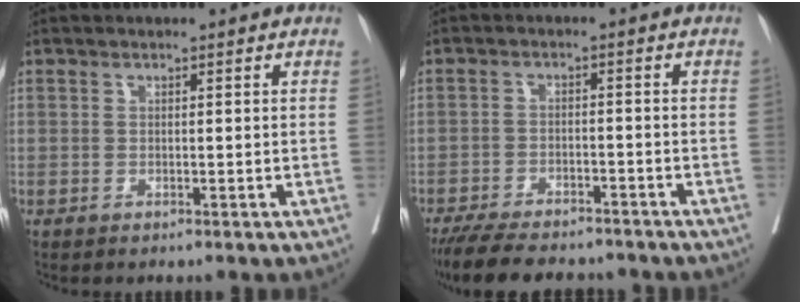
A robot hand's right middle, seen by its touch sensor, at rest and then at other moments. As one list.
[{"total": 12.9, "force": [-11.2, 3.2, 5.4], "torque": [-0.098, -0.010, -0.163]}]